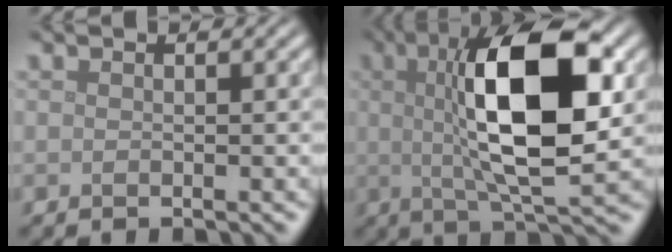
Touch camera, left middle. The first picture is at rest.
{"total": 11.7, "force": [1.9, 3.6, 10.9], "torque": [-0.178, 0.009, 0.031]}